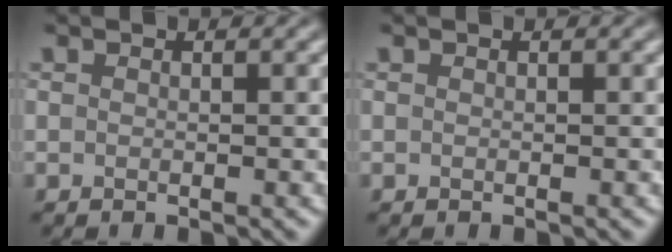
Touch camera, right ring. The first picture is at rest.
{"total": 0.0}